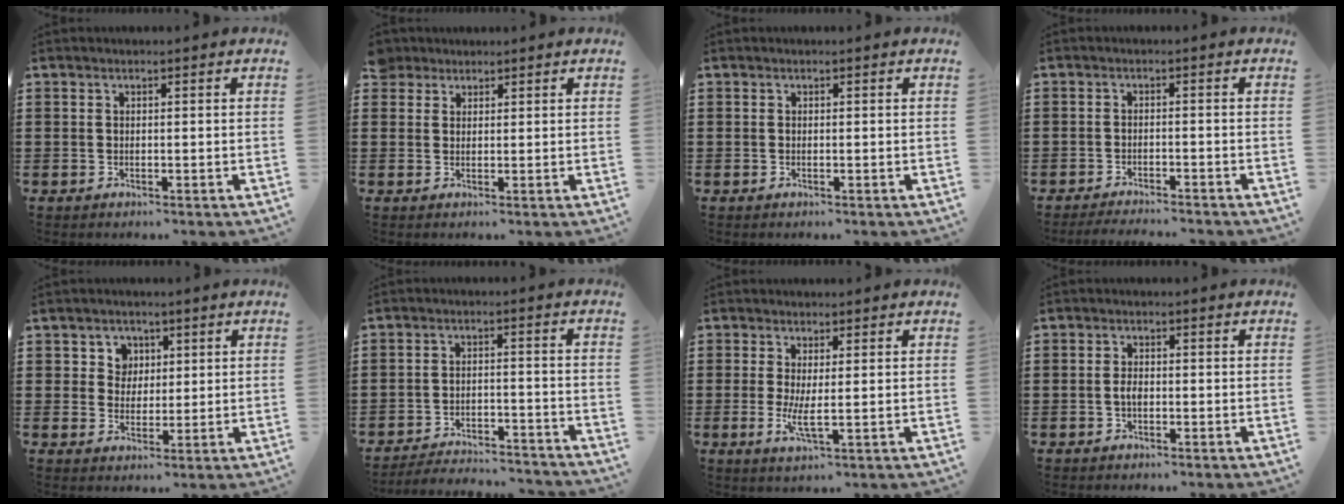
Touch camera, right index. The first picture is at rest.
{"total": 2.6, "force": [2.1, 1.5, 0.1], "torque": [-0.010, 0.008, 0.041]}
{"total": 0.0}
{"total": 2.3, "force": [-2.3, 0.0, 0.2], "torque": [-0.007, 0.001, -0.047]}
{"total": 3.8, "force": [1.5, 3.5, 0.5], "torque": [-0.030, 0.014, 0.026]}
{"total": 4.1, "force": [-4.1, 0.4, 0.5], "torque": [-0.021, 0.002, -0.089]}
{"total": 3.8, "force": [0.0, 0.6, 3.8], "torque": [-0.077, -0.010, 0.001]}
{"total": 1.6, "force": [-0.4, 0.9, 1.3], "torque": [-0.028, -0.002, -0.006]}